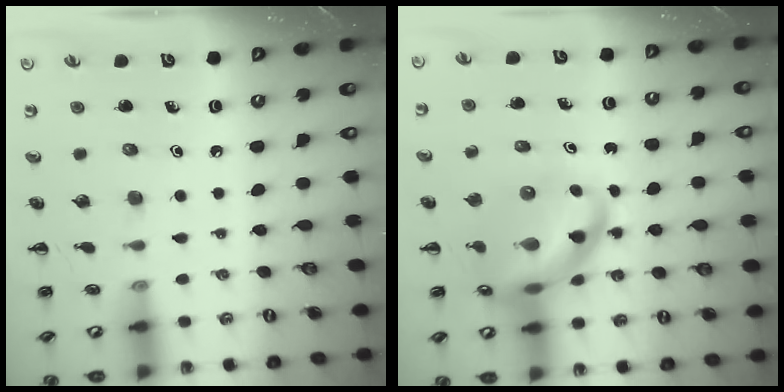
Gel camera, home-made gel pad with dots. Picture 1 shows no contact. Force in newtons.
{"total": 14.7, "press": 14.2, "slide": 3.6}